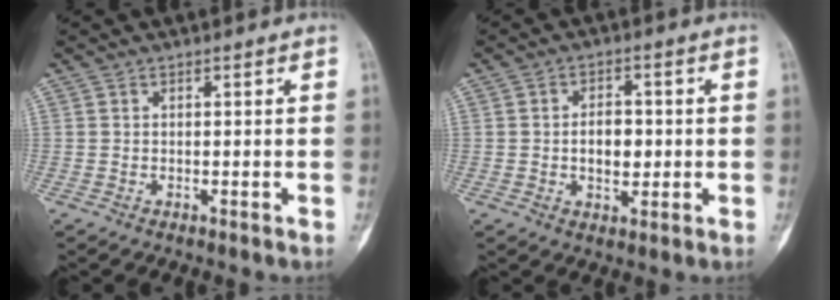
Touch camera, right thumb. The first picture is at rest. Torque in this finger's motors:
{"motor_torque": [0.87, 0.82, 0.30, -0.31, 0.09]}